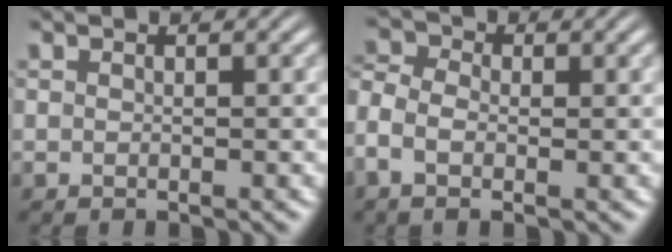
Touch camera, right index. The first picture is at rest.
{"total": 3.6, "force": [-0.4, 2.7, 2.4], "torque": [-0.068, -0.011, -0.010]}